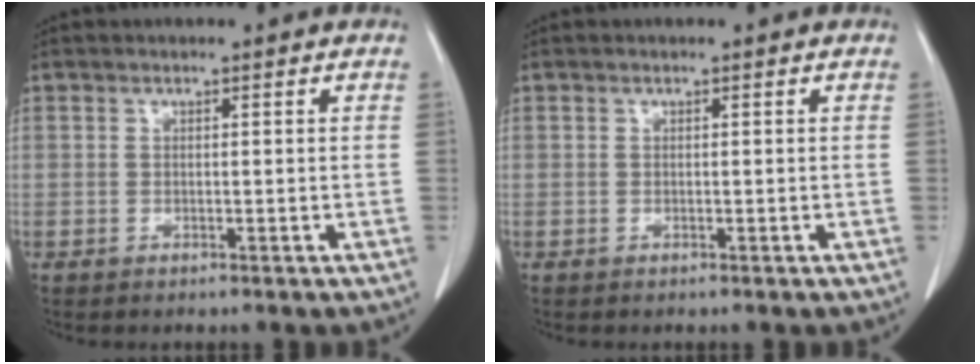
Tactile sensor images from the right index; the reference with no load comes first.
{"total": 0.0}